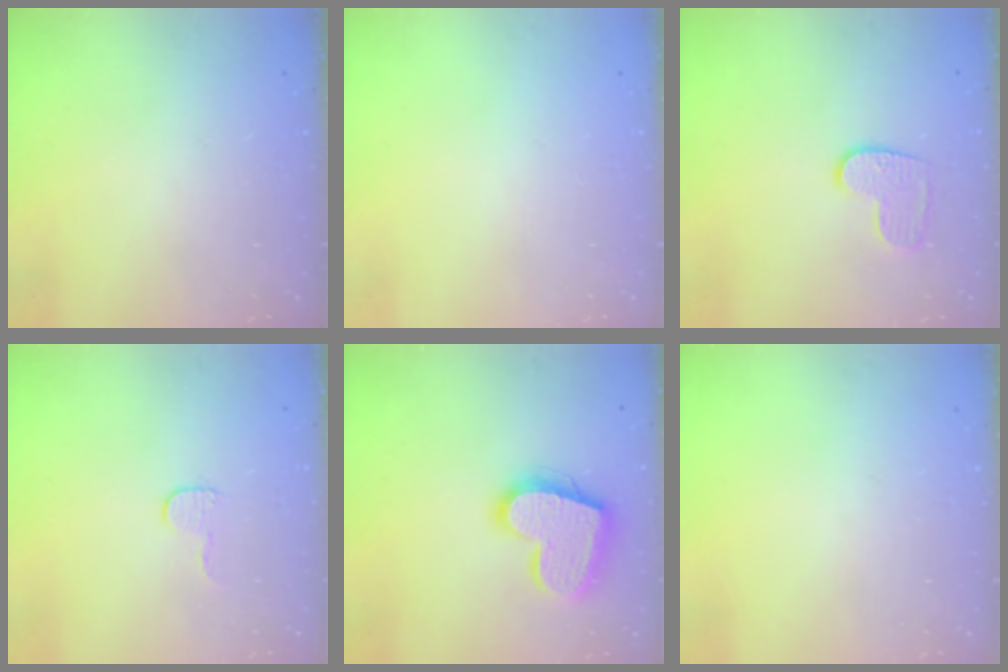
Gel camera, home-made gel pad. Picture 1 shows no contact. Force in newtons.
{"total": 0.0}
{"total": 8.0, "press": 8.0, "slide": 0.3}
{"total": 5.0, "press": 4.9, "slide": 0.5}
{"total": 18.7, "press": 18.6, "slide": 1.4}
{"total": 0.0}